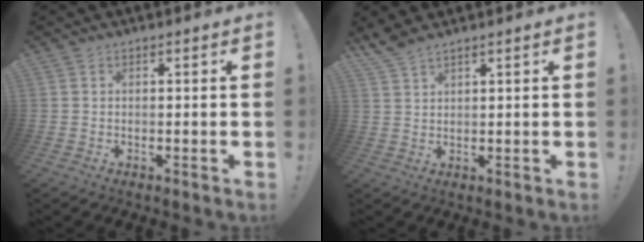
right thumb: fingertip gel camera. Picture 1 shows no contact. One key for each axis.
{"total": 3.7, "fx": 3.4, "fy": 0.2, "fz": 1.6, "tx": -0.039, "ty": -0.020, "tz": 0.063}